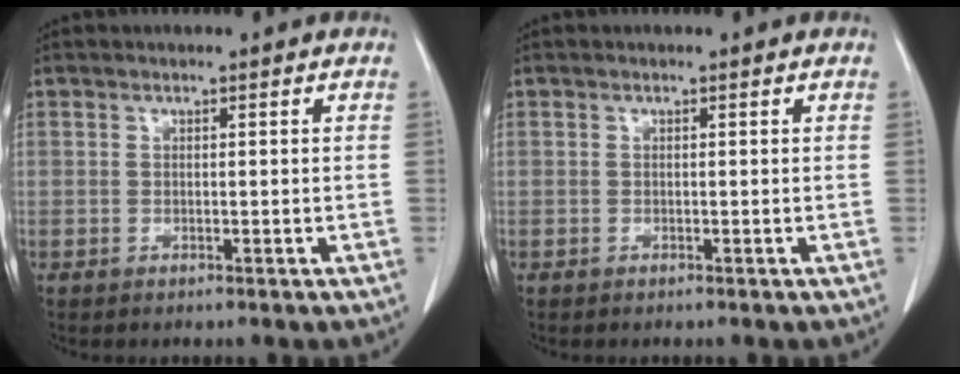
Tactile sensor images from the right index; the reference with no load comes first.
{"total": 0.0}